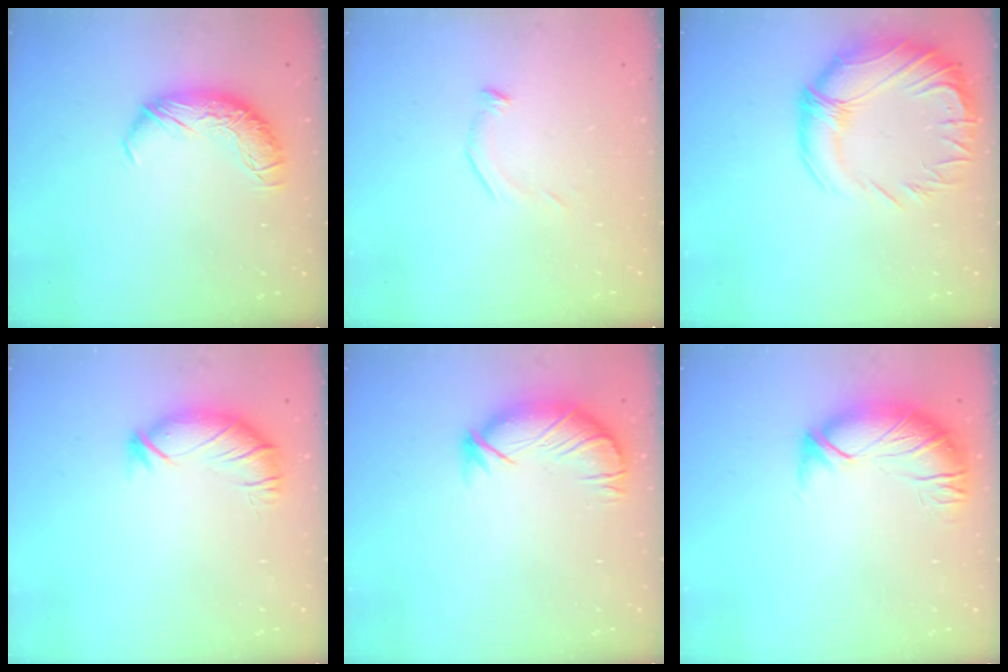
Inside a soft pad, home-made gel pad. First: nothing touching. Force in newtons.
{"total": 6.6, "press": 6.6, "slide": 0.6}
{"total": 5.4, "press": 4.7, "slide": 2.6}
{"total": 3.1, "press": 2.4, "slide": 2.0}
{"total": 3.8, "press": 3.2, "slide": 2.0}
{"total": 2.9, "press": 1.4, "slide": 2.5}